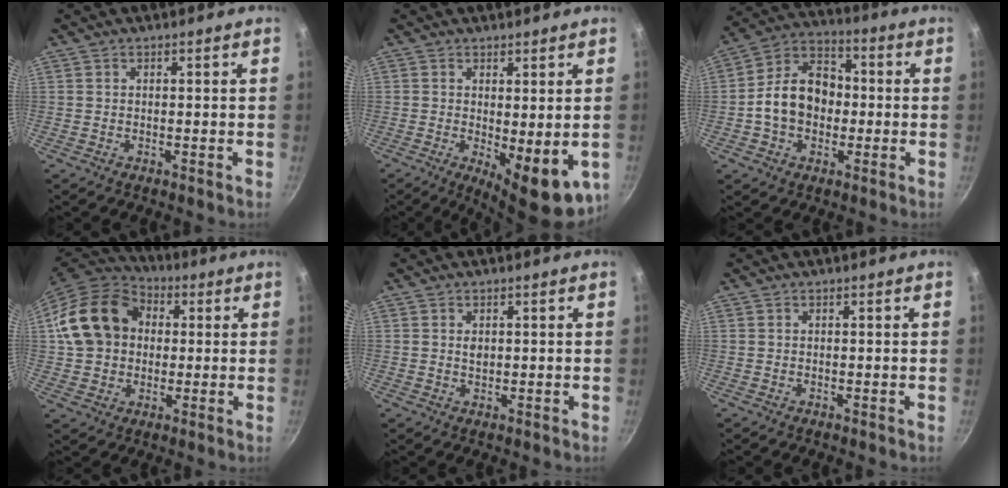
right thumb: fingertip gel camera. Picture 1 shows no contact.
{"total": 9.6, "force": [-1.3, 3.6, 8.8], "torque": [-0.104, -0.009, -0.004]}
{"total": 13.4, "force": [-1.1, 10.1, 8.7], "torque": [-0.112, 0.035, -0.035]}
{"total": 17.9, "force": [2.9, 14.4, 10.3], "torque": [-0.169, 0.034, 0.043]}
{"total": 1.5, "force": [0.3, 1.1, 1.0], "torque": [-0.013, 0.000, 0.005]}
{"total": 0.0}